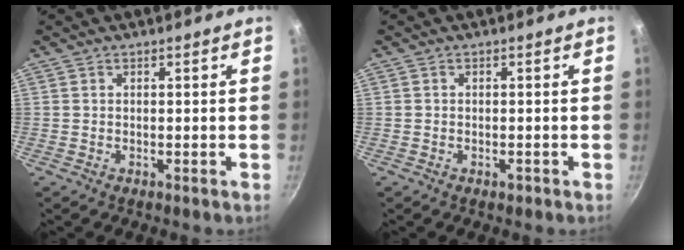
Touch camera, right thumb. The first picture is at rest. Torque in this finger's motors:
{"motor_torque": [0.05, 0.17, -0.22, 0.11, 0.05]}